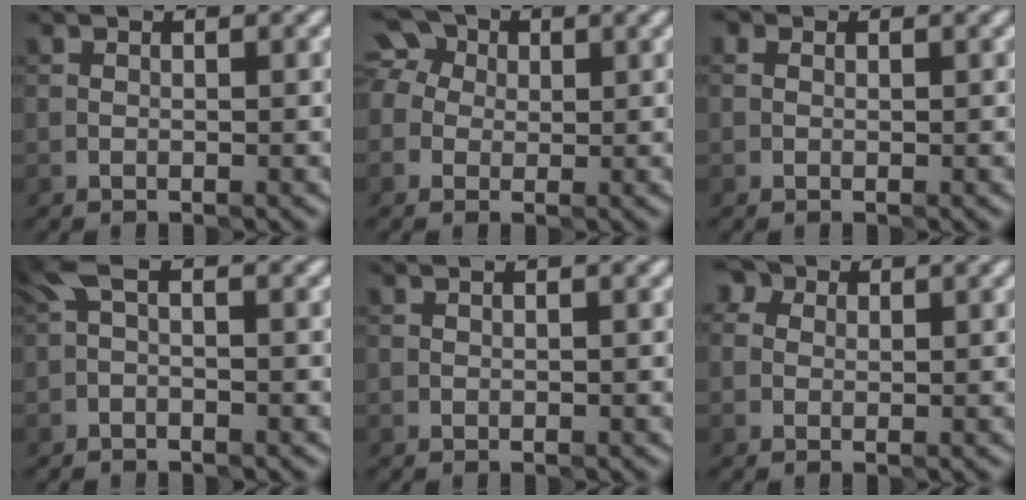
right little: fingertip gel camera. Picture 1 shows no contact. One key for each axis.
{"total": 5.5, "fx": 1.8, "fy": 4.4, "fz": 2.7, "tx": -0.044, "ty": 0.032, "tz": -0.004}
{"total": 1.2, "fx": 0.5, "fy": 0.9, "fz": 0.6, "tx": -0.006, "ty": -0.004, "tz": -0.014}
{"total": 1.8, "fx": -0.3, "fy": 0.6, "fz": 1.7, "tx": -0.040, "ty": 0.003, "tz": -0.012}
{"total": 0.0}
{"total": 3.7, "fx": 1.8, "fy": 2.6, "fz": 1.9, "tx": -0.020, "ty": 0.024, "tz": -0.004}